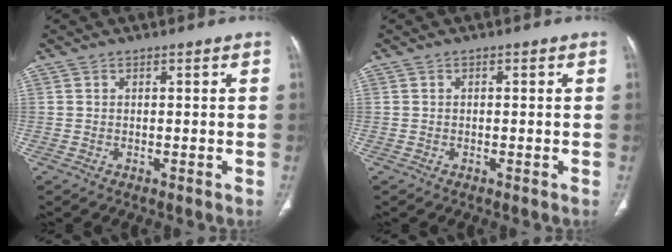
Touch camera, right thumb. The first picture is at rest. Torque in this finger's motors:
{"motor_torque": [-0.35, 0.13, -0.16, 0.02, -0.02]}